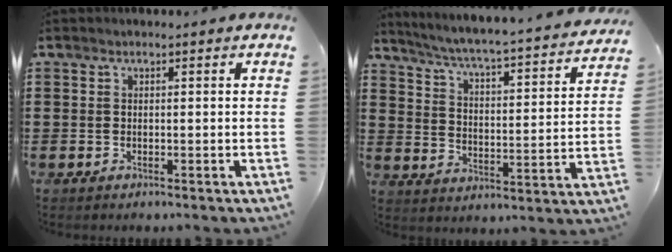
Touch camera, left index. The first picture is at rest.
{"total": 4.0, "force": [3.6, -0.5, 1.7], "torque": [-0.054, -0.039, 0.047]}